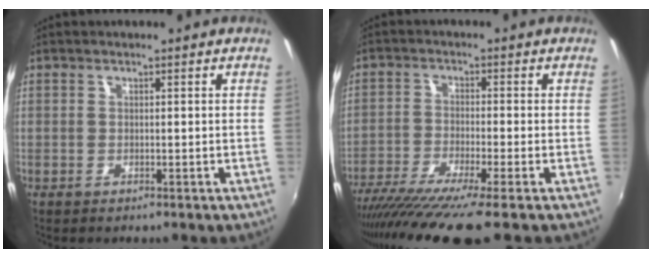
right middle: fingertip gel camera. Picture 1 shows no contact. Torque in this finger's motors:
{"motor_torque": [1.16, -0.98, 0.38, 0.21]}